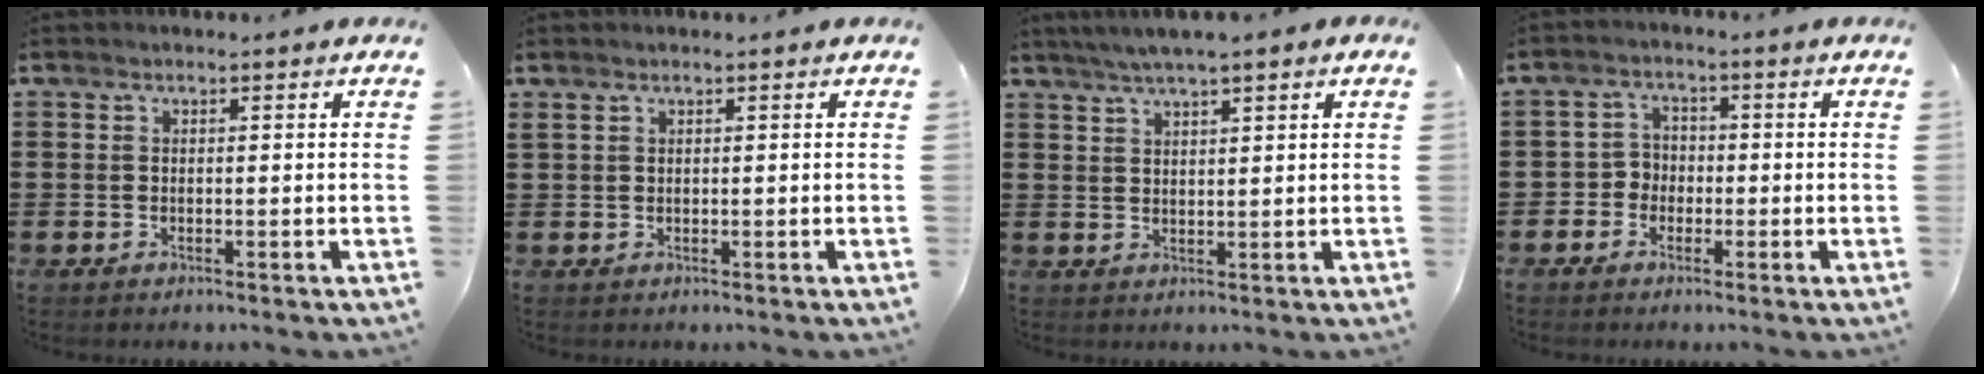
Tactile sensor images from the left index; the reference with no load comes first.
{"total": 0.7, "force": [0.5, 0.3, 0.3], "torque": [-0.008, 0.003, 0.010]}
{"total": 2.9, "force": [2.3, 0.0, 1.8], "torque": [-0.037, 0.001, 0.043]}
{"total": 3.1, "force": [-1.4, 2.6, 0.8], "torque": [-0.025, 0.008, -0.033]}